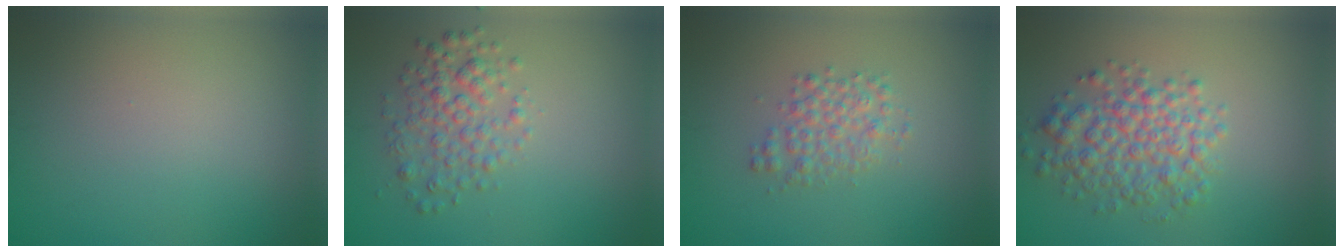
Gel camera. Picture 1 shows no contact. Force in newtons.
{"total": 3.2, "press": 3.2, "slide": 0.1}
{"total": 2.6, "press": 2.6, "slide": 0.0}
{"total": 4.8, "press": 4.8, "slide": 0.1}